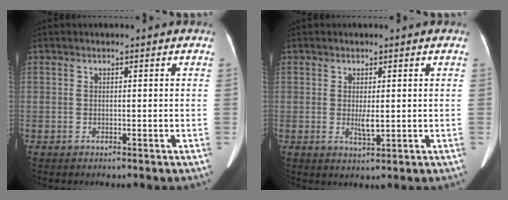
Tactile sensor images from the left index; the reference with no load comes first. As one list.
[{"total": 2.0, "force": [0.1, 0.5, 2.0], "torque": [-0.040, -0.007, 0.008]}]